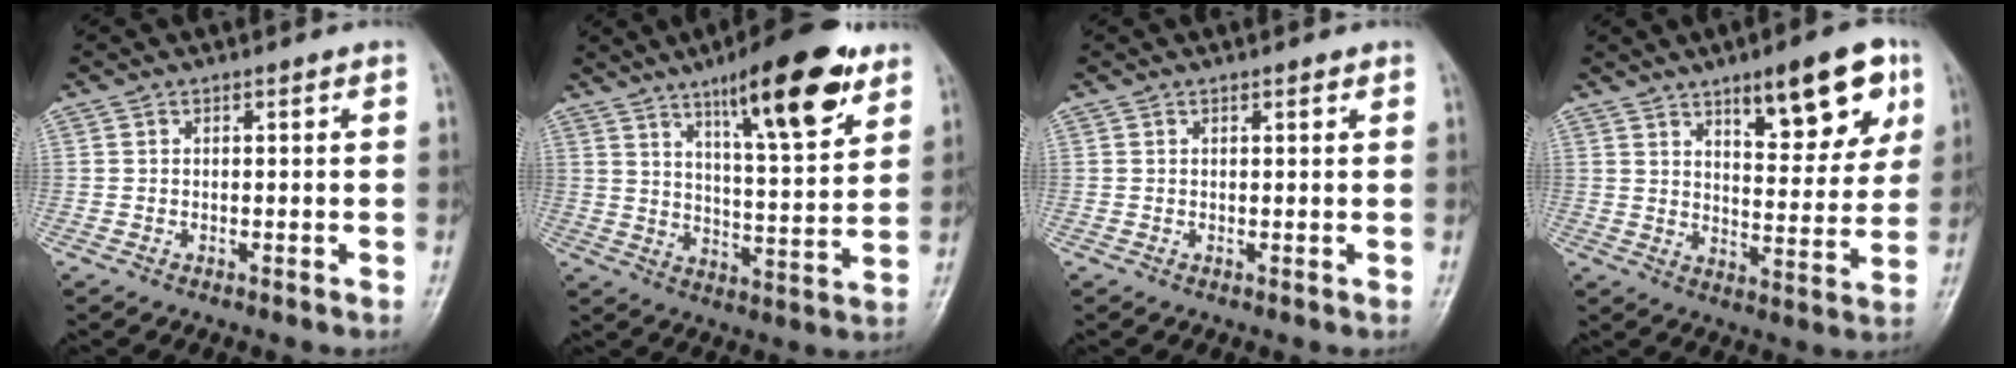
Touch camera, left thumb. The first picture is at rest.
{"total": 17.8, "force": [10.6, 4.4, 13.6], "torque": [-0.181, -0.051, 0.165]}
{"total": 0.7, "force": [0.5, 0.2, 0.4], "torque": [-0.007, -0.002, 0.006]}
{"total": 15.3, "force": [8.3, 5.4, 11.7], "torque": [-0.124, -0.037, 0.121]}